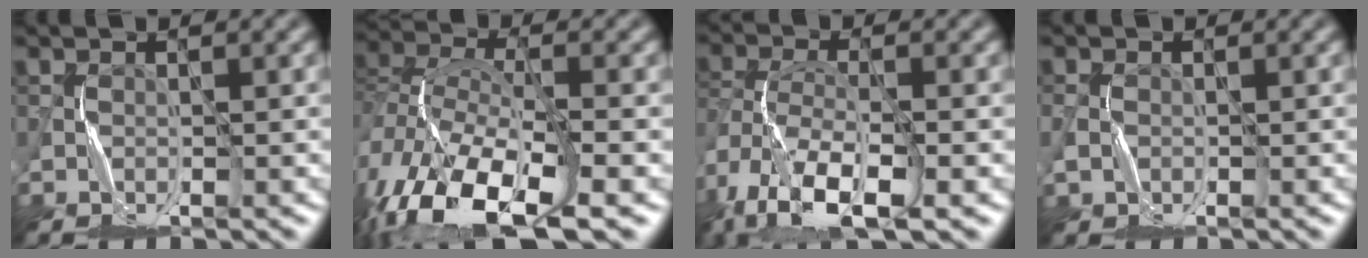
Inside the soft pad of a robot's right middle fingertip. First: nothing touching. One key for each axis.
{"total": 14.7, "fx": -8.4, "fy": 6.0, "fz": 10.5, "tx": -0.253, "ty": -0.028, "tz": -0.144}
{"total": 10.9, "fx": -5.7, "fy": 4.7, "fz": 8.0, "tx": -0.170, "ty": -0.015, "tz": -0.108}
{"total": 1.6, "fx": -0.2, "fy": 1.2, "fz": 1.0, "tx": -0.027, "ty": 0.001, "tz": -0.005}